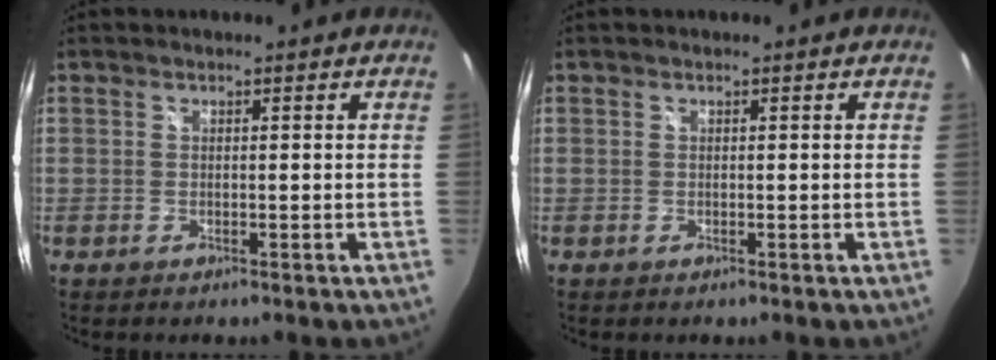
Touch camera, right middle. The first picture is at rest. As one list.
[{"total": 0.0}]